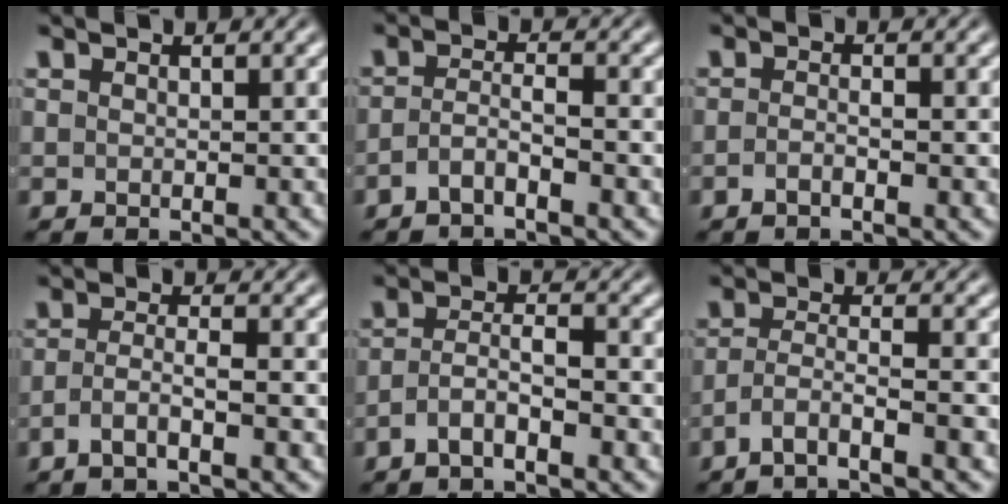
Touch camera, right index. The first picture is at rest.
{"total": 2.5, "force": [-2.1, 0.2, 1.3], "torque": [-0.020, -0.010, -0.035]}
{"total": 1.5, "force": [-1.2, -0.2, 0.8], "torque": [-0.011, -0.002, -0.023]}
{"total": 2.6, "force": [-2.0, 0.0, 1.7], "torque": [-0.034, -0.015, -0.029]}
{"total": 2.9, "force": [-2.0, 0.7, 2.0], "torque": [-0.030, -0.009, -0.033]}
{"total": 3.8, "force": [-3.1, 0.5, 2.2], "torque": [-0.047, -0.022, -0.045]}